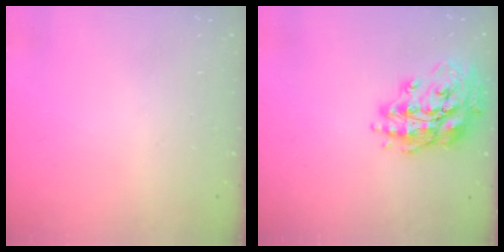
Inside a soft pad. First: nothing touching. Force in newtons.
{"total": 16.1, "press": 15.9, "slide": 2.1}